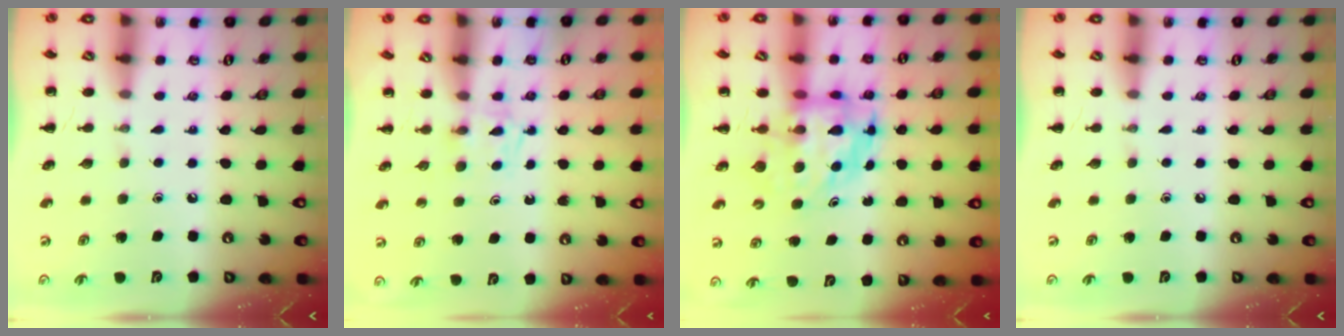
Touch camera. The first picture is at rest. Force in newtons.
{"total": 2.4, "press": 2.1, "slide": 1.1}
{"total": 5.9, "press": 5.7, "slide": 1.6}
{"total": 0.0}